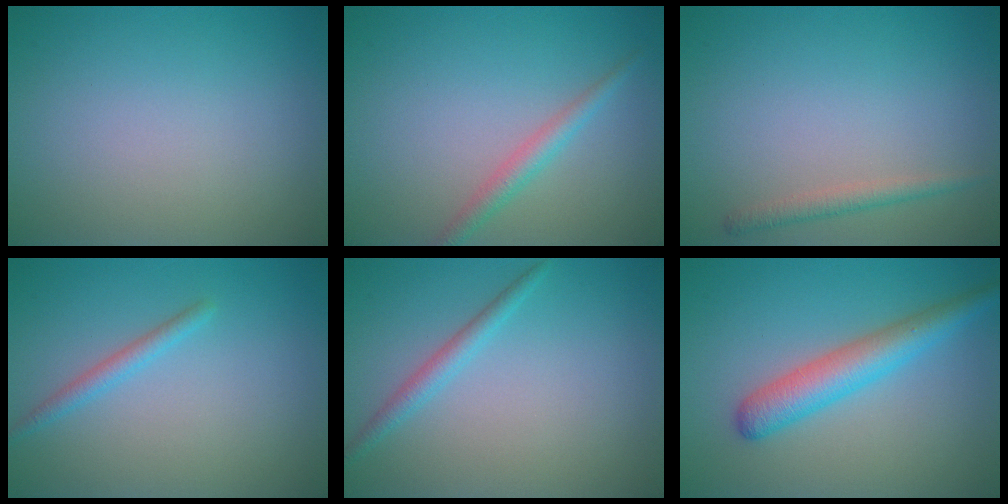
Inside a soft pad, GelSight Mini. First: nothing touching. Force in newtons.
{"total": 1.9, "press": 1.9, "slide": 0.0}
{"total": 1.5, "press": 1.5, "slide": 0.1}
{"total": 1.5, "press": 1.5, "slide": 0.1}
{"total": 1.8, "press": 1.7, "slide": 0.1}
{"total": 4.3, "press": 4.3, "slide": 0.1}